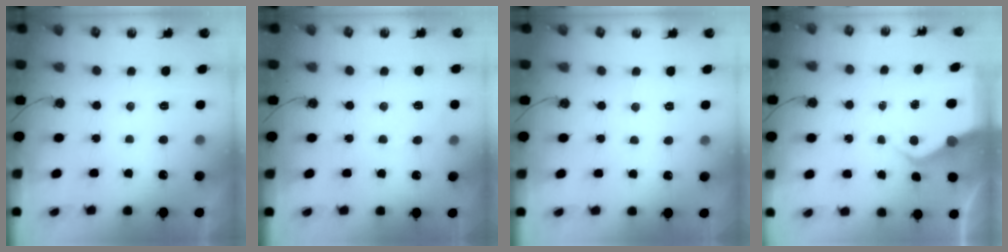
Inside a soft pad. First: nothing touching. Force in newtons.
{"total": 4.5, "press": 4.5, "slide": 0.5}
{"total": 4.3, "press": 4.3, "slide": 0.6}
{"total": 6.4, "press": 6.4, "slide": 0.6}